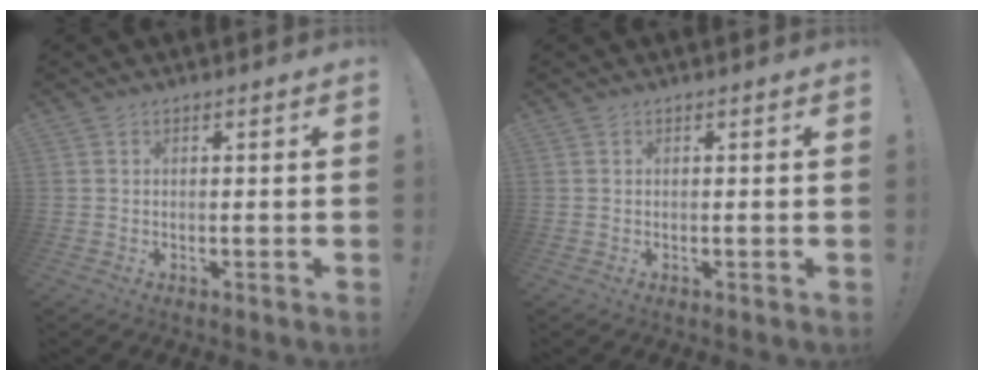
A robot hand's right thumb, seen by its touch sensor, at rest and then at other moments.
{"total": 0.0}